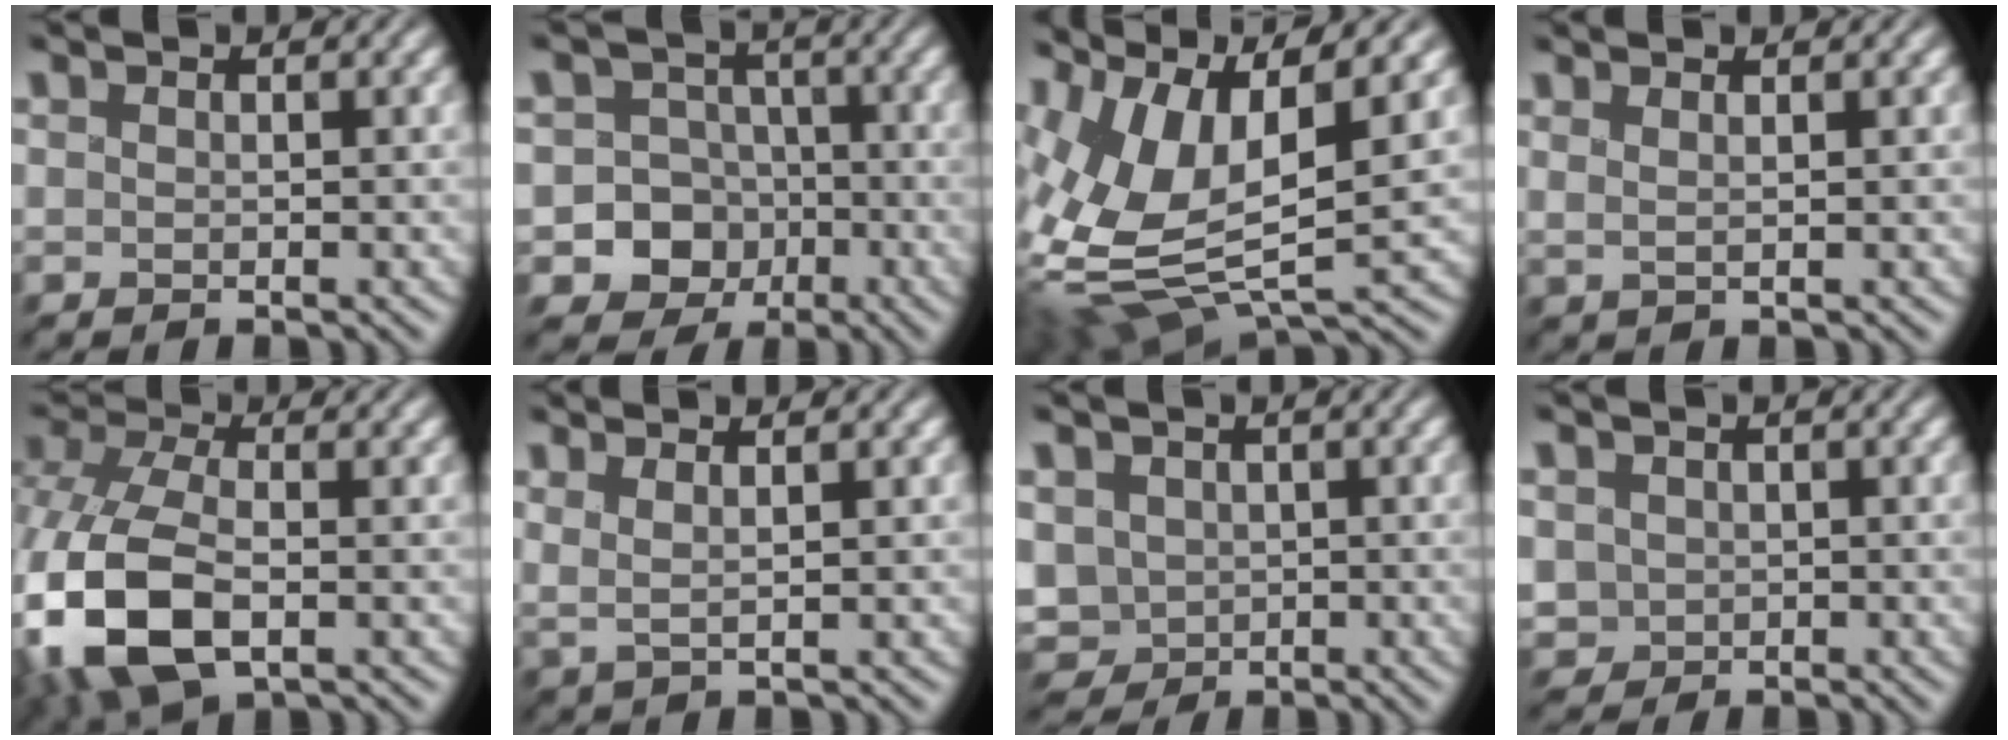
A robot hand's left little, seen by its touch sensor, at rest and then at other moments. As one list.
[{"total": 8.9, "force": [-3.7, 7.9, 2.1], "torque": [-0.012, -0.012, -0.085]}, {"total": 12.8, "force": [2.0, 5.6, 11.3], "torque": [-0.252, -0.004, 0.042]}, {"total": 2.7, "force": [1.3, 1.0, 2.1], "torque": [-0.016, 0.008, -0.003]}, {"total": 11.7, "force": [-3.4, 6.9, 8.9], "torque": [-0.222, -0.026, -0.054]}, {"total": 2.7, "force": [1.4, 0.8, 2.2], "torque": [-0.042, 0.007, 0.016]}, {"total": 4.2, "force": [-0.2, 3.6, 2.2], "torque": [-0.069, -0.004, -0.005]}, {"total": 2.0, "force": [0.1, 2.0, 0.5], "torque": [-0.022, -0.003, 0.004]}]